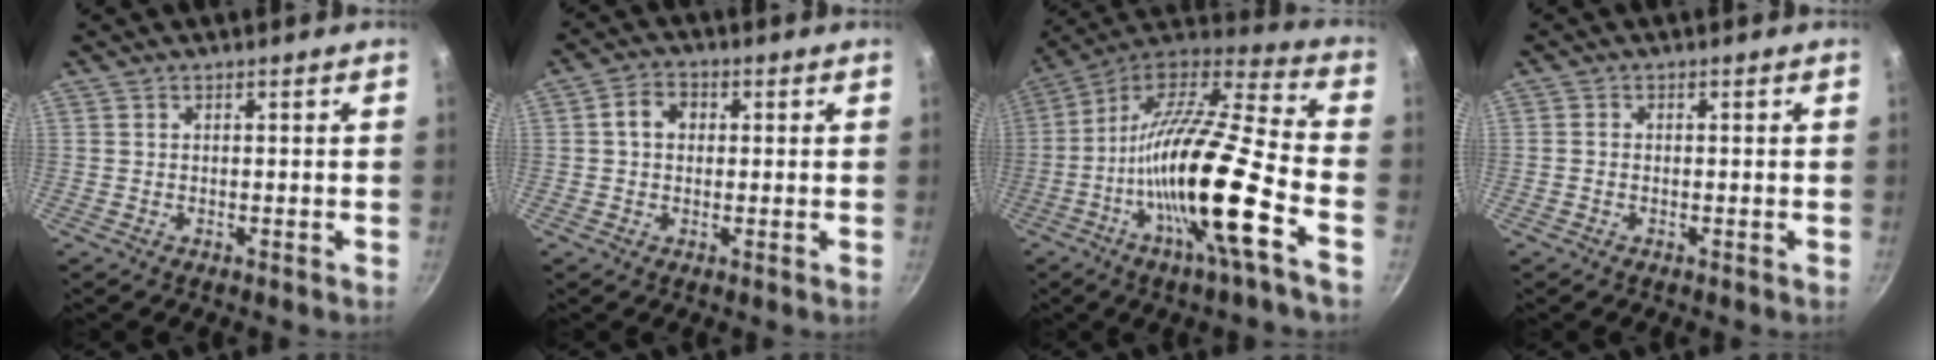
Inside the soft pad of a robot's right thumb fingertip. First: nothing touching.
{"total": 4.5, "force": [0.7, 3.6, 2.6], "torque": [-0.028, 0.010, 0.003]}
{"total": 23.9, "force": [-7.7, 4.0, 22.3], "torque": [-0.376, 0.027, -0.156]}
{"total": 0.7, "force": [-0.3, 0.6, 0.3], "torque": [-0.006, 0.002, -0.009]}